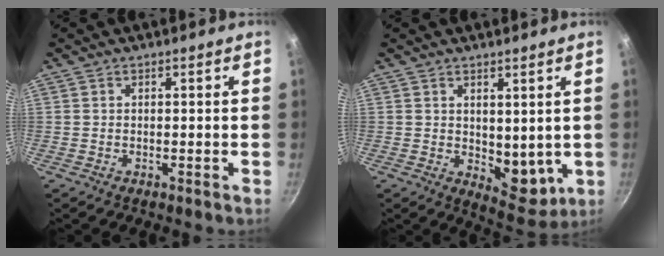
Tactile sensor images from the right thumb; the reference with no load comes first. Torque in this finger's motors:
{"motor_torque": [-0.66, 0.38, -0.02, 0.65, 0.01]}